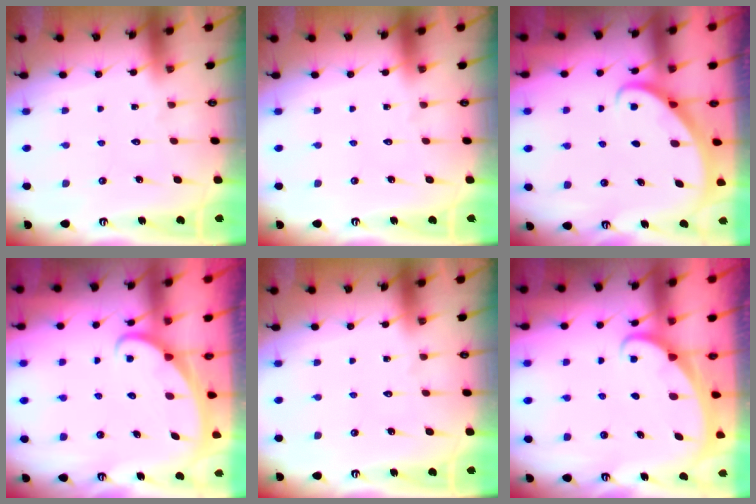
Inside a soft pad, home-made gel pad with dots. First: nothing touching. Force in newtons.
{"total": 0.0}
{"total": 2.9, "press": 2.9, "slide": 0.2}
{"total": 2.2, "press": 2.2, "slide": 0.1}
{"total": 0.0}
{"total": 1.7, "press": 1.7, "slide": 0.1}